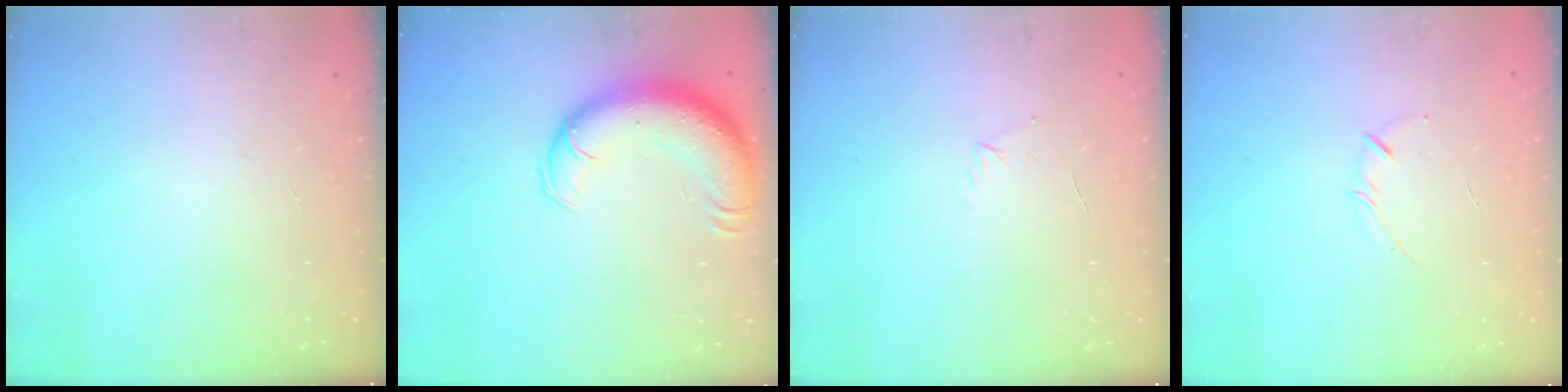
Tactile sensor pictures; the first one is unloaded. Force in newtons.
{"total": 14.3, "press": 13.9, "slide": 3.3}
{"total": 3.2, "press": 3.1, "slide": 0.8}
{"total": 3.5, "press": 3.5, "slide": 0.7}